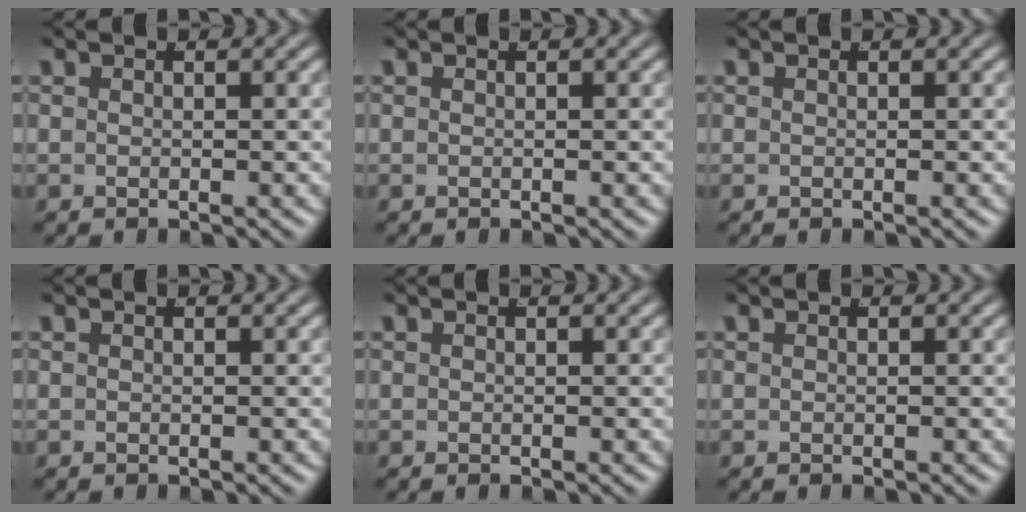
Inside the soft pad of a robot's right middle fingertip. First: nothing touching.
{"total": 0.0}
{"total": 0.0}
{"total": 0.0}
{"total": 0.0}
{"total": 0.0}